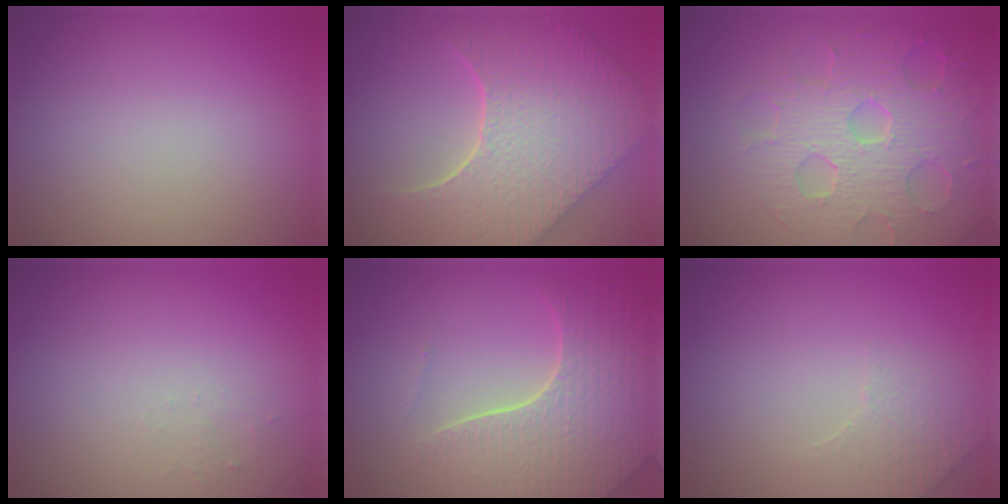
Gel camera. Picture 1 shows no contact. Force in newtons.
{"total": 9.8, "press": 7.2, "slide": 6.6}
{"total": 7.9, "press": 5.8, "slide": 5.3}
{"total": 0.8, "press": 0.8, "slide": 0.3}
{"total": 7.0, "press": 5.2, "slide": 4.6}
{"total": 2.3, "press": 2.3, "slide": 0.6}